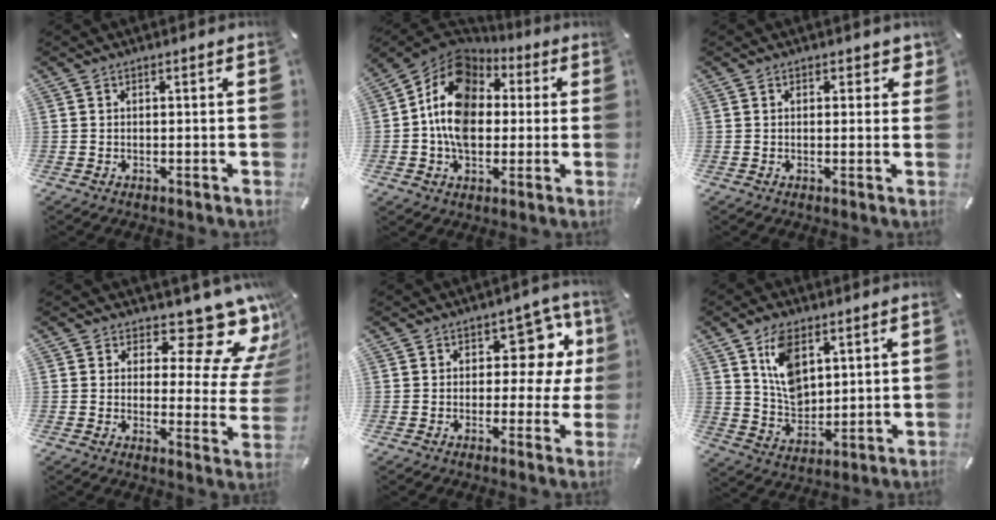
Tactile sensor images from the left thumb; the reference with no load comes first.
{"total": 13.6, "force": [-0.1, 10.9, 8.1], "torque": [-0.161, 0.006, -0.007]}
{"total": 2.0, "force": [0.9, 1.4, 1.1], "torque": [0.001, -0.002, 0.008]}
{"total": 13.6, "force": [10.0, 5.2, 7.5], "torque": [-0.098, -0.088, 0.168]}
{"total": 11.2, "force": [4.0, 7.2, 7.6], "torque": [-0.085, -0.029, 0.067]}
{"total": 10.1, "force": [4.9, 6.5, 5.9], "torque": [-0.115, -0.013, 0.092]}